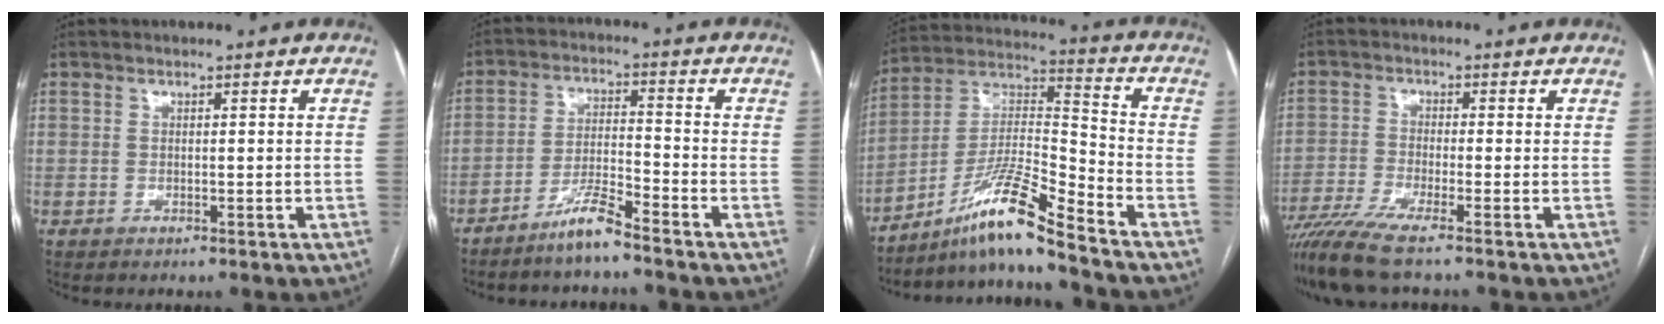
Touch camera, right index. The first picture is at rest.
{"total": 5.7, "force": [-4.7, -0.2, 3.2], "torque": [-0.060, -0.014, -0.096]}
{"total": 12.7, "force": [-9.8, -1.0, 8.0], "torque": [-0.157, 0.008, -0.179]}
{"total": 7.7, "force": [-6.2, -0.7, 4.6], "torque": [-0.080, -0.017, -0.111]}